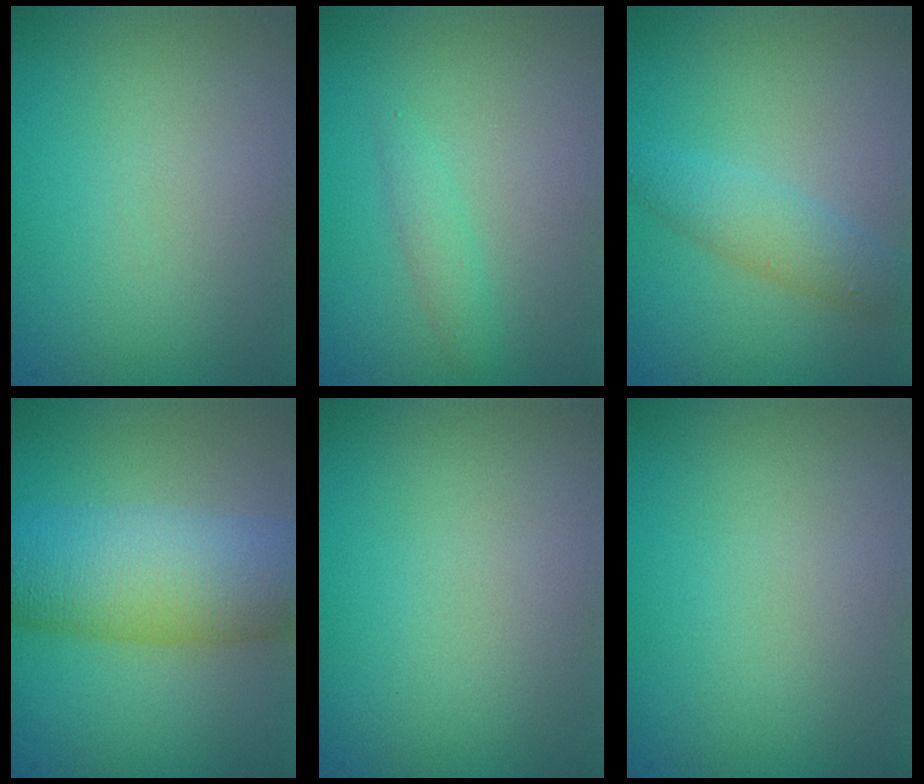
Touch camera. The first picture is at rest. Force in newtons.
{"total": 1.3, "press": 1.3, "slide": 0.0}
{"total": 2.8, "press": 2.8, "slide": 0.1}
{"total": 9.6, "press": 9.6, "slide": 0.1}
{"total": 0.0}
{"total": 0.0}